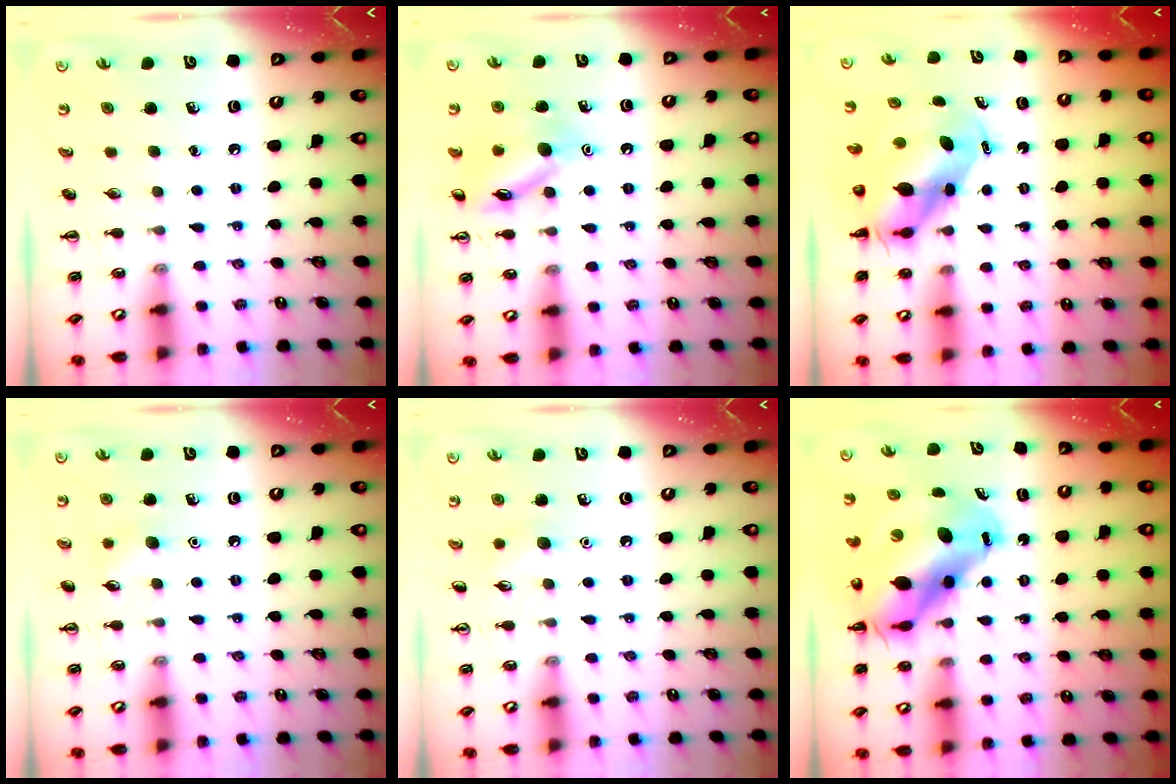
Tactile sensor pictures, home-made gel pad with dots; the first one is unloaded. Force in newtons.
{"total": 12.3, "press": 12.3, "slide": 0.7}
{"total": 7.1, "press": 6.9, "slide": 1.6}
{"total": 6.3, "press": 6.0, "slide": 1.9}
{"total": 5.3, "press": 5.0, "slide": 1.7}
{"total": 13.4, "press": 12.9, "slide": 3.6}